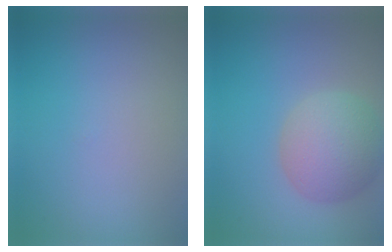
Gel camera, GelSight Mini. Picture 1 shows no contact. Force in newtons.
{"total": 5.5, "press": 5.5, "slide": 0.3}